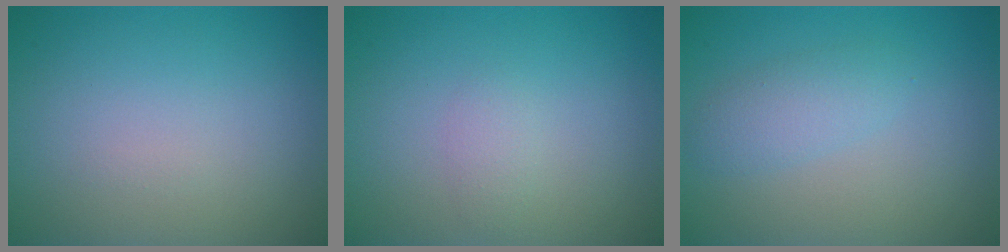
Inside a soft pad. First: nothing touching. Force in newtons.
{"total": 1.1, "press": 1.1, "slide": 0.0}
{"total": 2.0, "press": 2.0, "slide": 0.1}